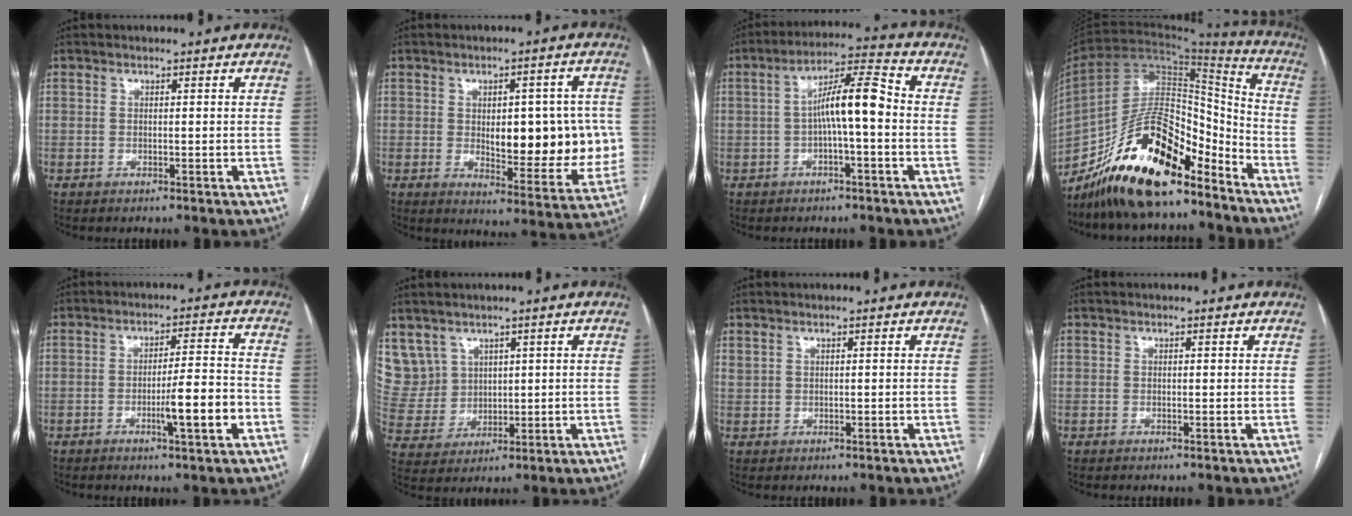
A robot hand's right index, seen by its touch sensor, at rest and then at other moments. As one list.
[{"total": 14.8, "force": [-0.1, 5.8, 13.7], "torque": [-0.164, 0.007, 0.014]}, {"total": 8.6, "force": [-0.7, 1.2, 8.5], "torque": [-0.147, 0.029, -0.016]}, {"total": 20.1, "force": [-14.9, 6.2, 11.9], "torque": [-0.225, 0.020, -0.264]}, {"total": 7.8, "force": [-2.8, 0.3, 7.2], "torque": [-0.110, 0.002, -0.043]}, {"total": 8.6, "force": [4.7, 7.2, 0.8], "torque": [-0.033, 0.034, 0.116]}, {"total": 0.8, "force": [0.7, 0.4, 0.2], "torque": [-0.006, 0.007, 0.017]}, {"total": 0.0}]